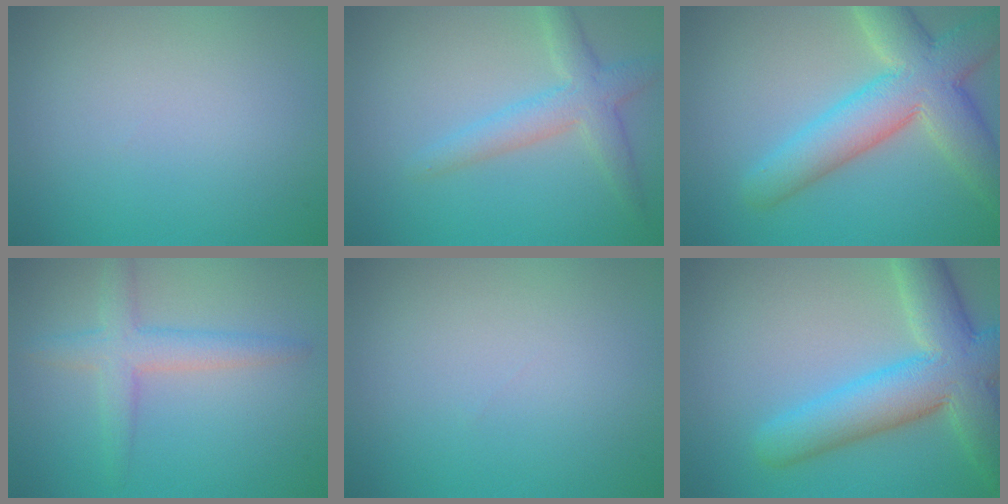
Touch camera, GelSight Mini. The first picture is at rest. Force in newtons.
{"total": 3.5, "press": 3.5, "slide": 0.1}
{"total": 8.5, "press": 8.5, "slide": 0.7}
{"total": 3.4, "press": 3.4, "slide": 0.1}
{"total": 0.0}
{"total": 8.9, "press": 8.9, "slide": 0.6}